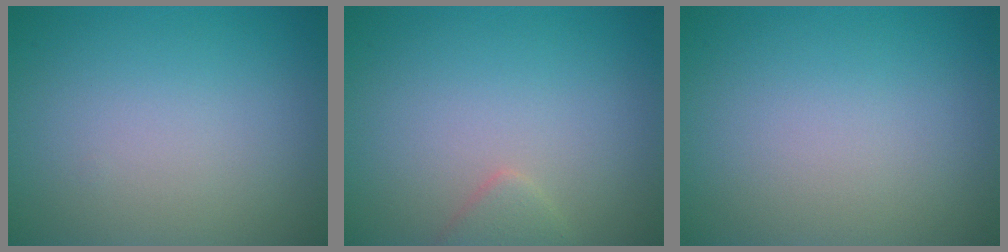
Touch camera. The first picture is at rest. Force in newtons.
{"total": 1.3, "press": 1.3, "slide": 0.1}
{"total": 0.0}